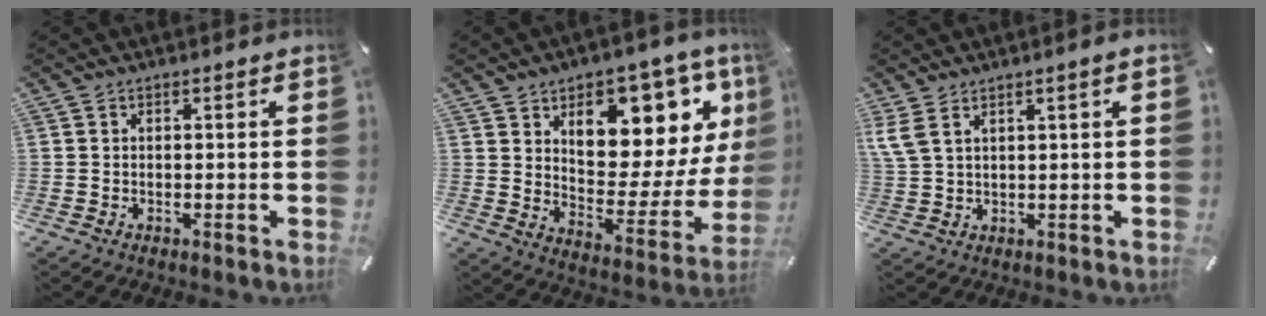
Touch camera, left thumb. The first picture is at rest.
{"total": 15.0, "force": [8.9, 8.9, 8.2], "torque": [-0.090, -0.094, 0.145]}
{"total": 4.0, "force": [1.9, 1.1, 3.4], "torque": [-0.077, -0.005, 0.033]}